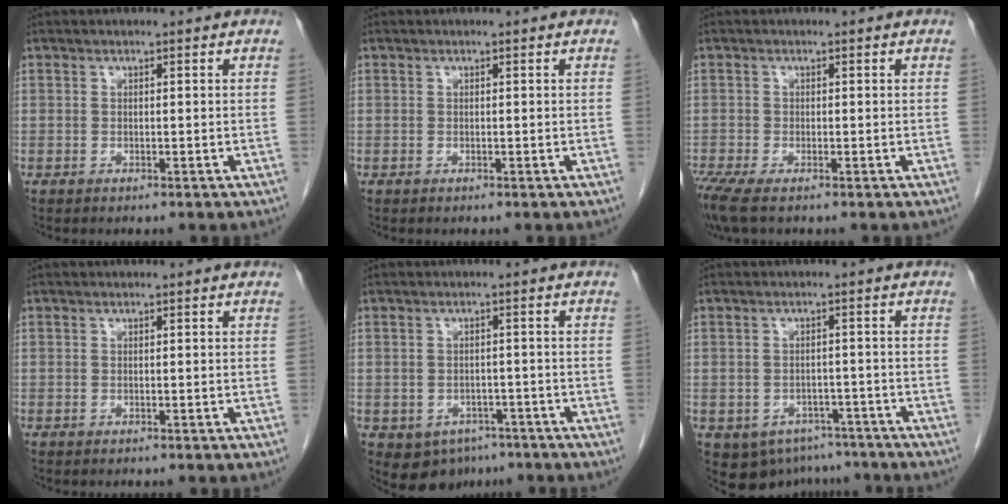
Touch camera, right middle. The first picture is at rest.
{"total": 0.0}
{"total": 3.6, "force": [-2.6, 0.6, 2.4], "torque": [-0.055, -0.012, -0.053]}
{"total": 0.0}
{"total": 5.5, "force": [-3.2, 4.1, 1.8], "torque": [-0.021, 0.005, -0.037]}
{"total": 8.7, "force": [-6.0, 6.0, 1.9], "torque": [-0.029, 0.004, -0.073]}